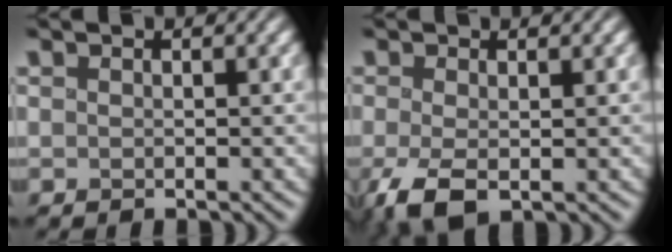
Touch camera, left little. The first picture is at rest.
{"total": 3.5, "force": [-1.3, 1.8, 2.7], "torque": [-0.062, -0.006, -0.025]}